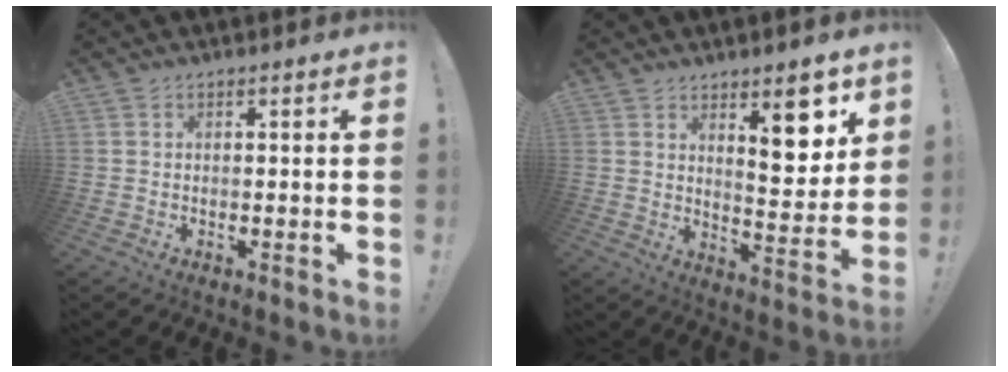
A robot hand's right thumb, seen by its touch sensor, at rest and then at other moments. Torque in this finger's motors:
{"motor_torque": [-0.33, 0.94, 0.18, 0.21, 0.26]}